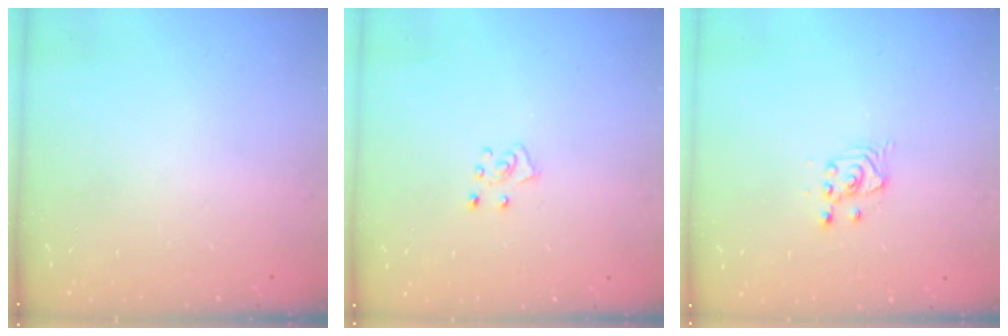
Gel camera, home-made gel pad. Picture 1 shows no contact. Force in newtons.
{"total": 4.2, "press": 4.2, "slide": 0.4}
{"total": 2.6, "press": 2.6, "slide": 0.1}